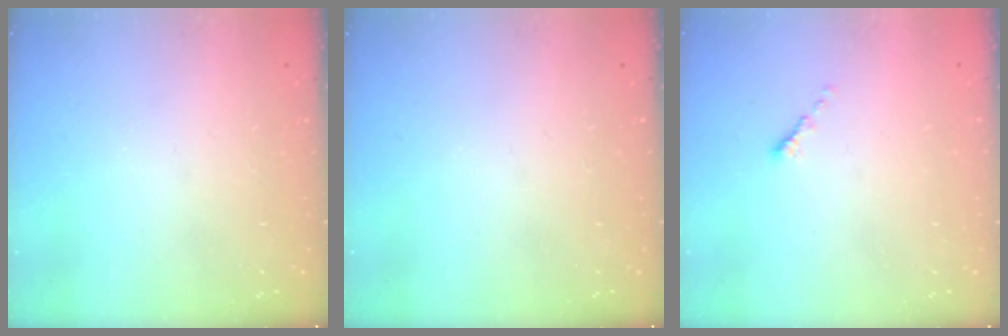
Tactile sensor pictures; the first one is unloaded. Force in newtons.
{"total": 0.0}
{"total": 0.6, "press": 0.5, "slide": 0.2}